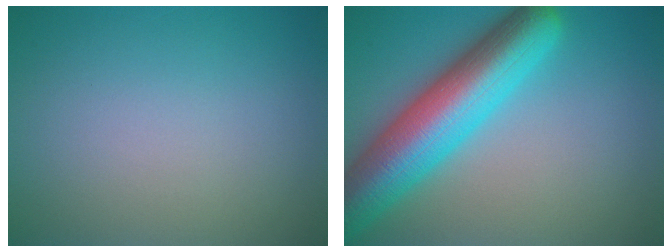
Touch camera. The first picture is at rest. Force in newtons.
{"total": 10.2, "press": 10.2, "slide": 0.4}